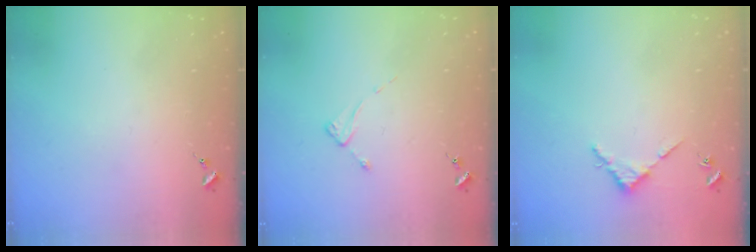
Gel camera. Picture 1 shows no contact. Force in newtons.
{"total": 2.4, "press": 2.4, "slide": 0.3}
{"total": 3.1, "press": 3.1, "slide": 0.3}